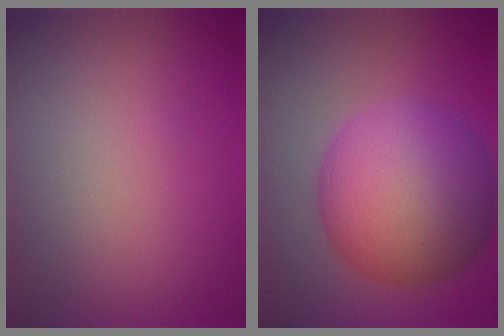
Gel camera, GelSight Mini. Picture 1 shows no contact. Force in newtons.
{"total": 12.2, "press": 12.2, "slide": 0.2}